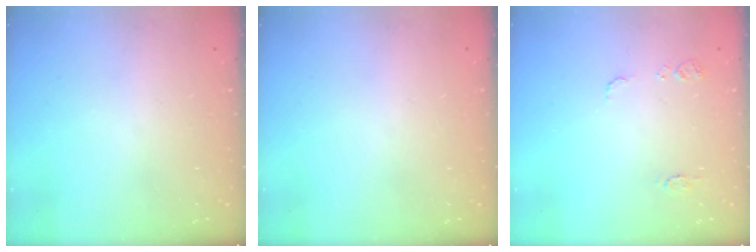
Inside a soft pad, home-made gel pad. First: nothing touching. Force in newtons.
{"total": 0.0}
{"total": 7.1, "press": 7.0, "slide": 0.7}